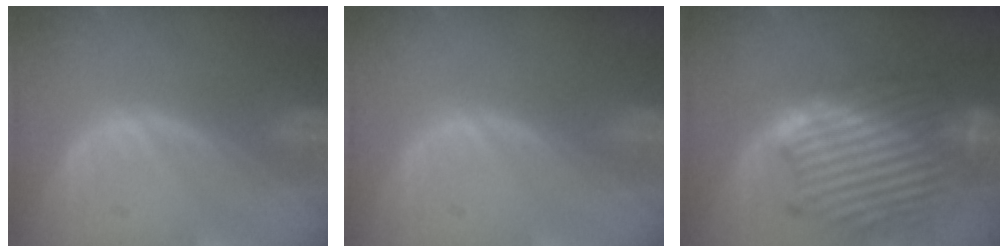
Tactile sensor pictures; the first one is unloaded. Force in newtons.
{"total": 0.0}
{"total": 12.9, "press": 12.8, "slide": 1.1}